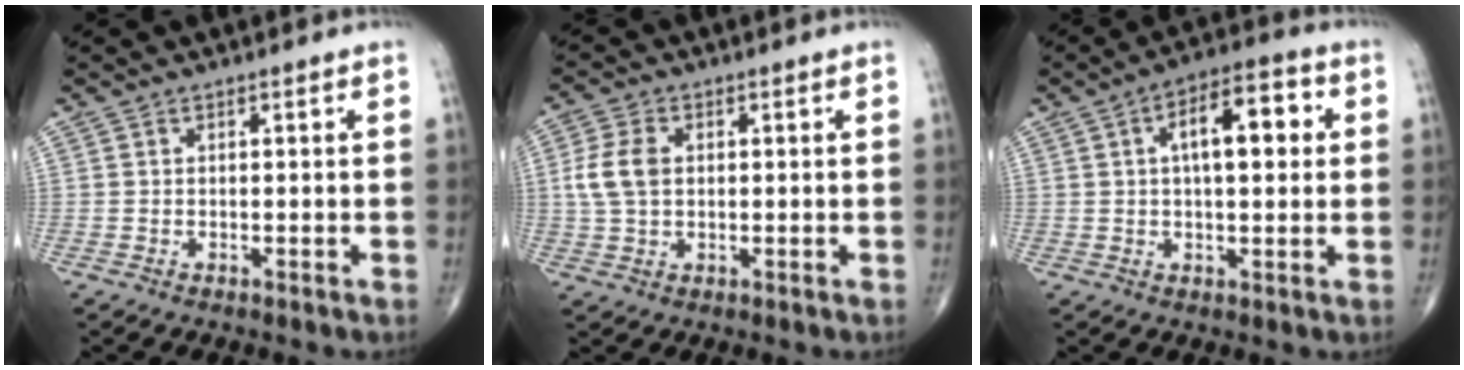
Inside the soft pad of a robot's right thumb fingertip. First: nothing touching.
{"total": 6.3, "force": [0.8, 4.2, 4.7], "torque": [-0.102, 0.006, 0.014]}
{"total": 11.4, "force": [2.3, 5.0, 9.9], "torque": [-0.135, 0.021, 0.029]}